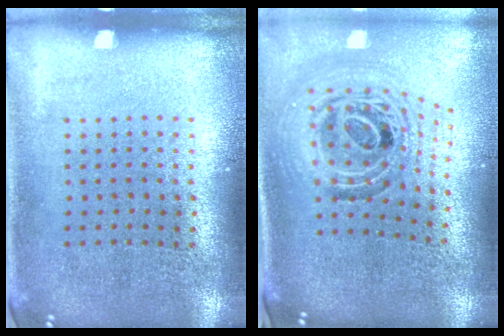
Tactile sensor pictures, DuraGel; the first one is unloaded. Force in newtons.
{"total": 1.8, "press": 1.5, "slide": 0.9}